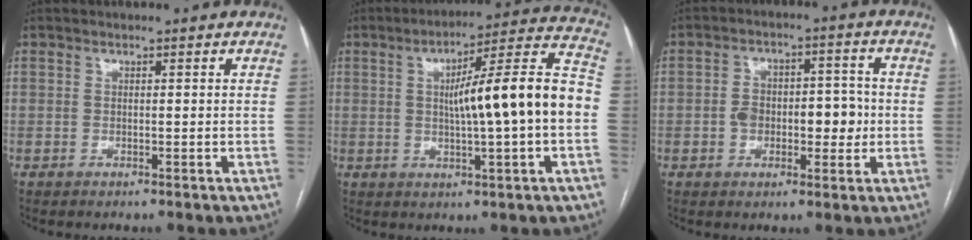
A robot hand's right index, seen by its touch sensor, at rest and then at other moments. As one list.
[{"total": 15.8, "force": [-1.8, -3.1, 15.4], "torque": [-0.228, 0.007, -0.043]}, {"total": 8.2, "force": [-0.9, 4.6, 6.7], "torque": [-0.097, 0.029, -0.008]}]